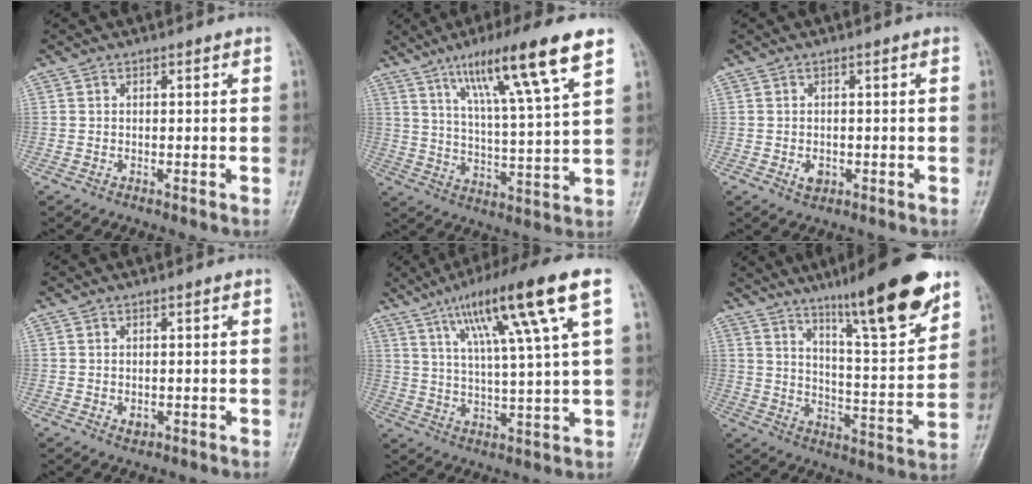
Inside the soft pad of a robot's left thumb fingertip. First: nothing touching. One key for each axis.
{"total": 16.8, "fx": 9.8, "fy": 1.5, "fz": 13.5, "tx": -0.222, "ty": -0.035, "tz": 0.163}
{"total": 2.2, "fx": -0.6, "fy": 1.6, "fz": 1.4, "tx": -0.018, "ty": 0.001, "tz": -0.007}
{"total": 1.5, "fx": -0.1, "fy": 1.0, "fz": 1.1, "tx": -0.009, "ty": -0.002, "tz": 0.002}
{"total": 17.1, "fx": 8.0, "fy": 1.2, "fz": 15.1, "tx": -0.252, "ty": -0.007, "tz": 0.131}
{"total": 18.6, "fx": 12.4, "fy": 2.9, "fz": 13.6, "tx": -0.177, "ty": -0.069, "tz": 0.195}